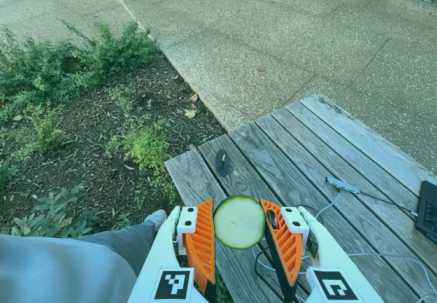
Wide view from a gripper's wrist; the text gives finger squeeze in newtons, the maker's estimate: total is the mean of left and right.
{"total": 10.3, "left": 9.9, "right": 10.7}